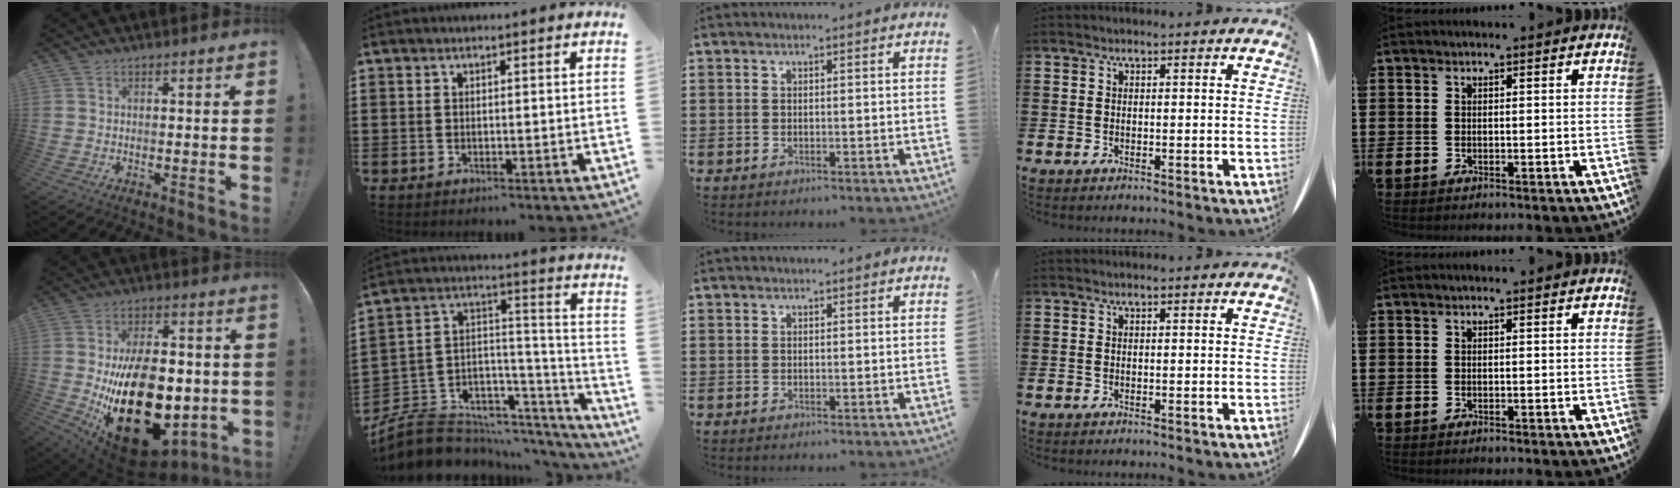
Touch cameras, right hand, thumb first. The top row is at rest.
{"thumb": {"total": 29.6, "force": [-4.2, 17.3, 23.6], "torque": [-0.405, 0.008, -0.045]}, "index": {"total": 7.4, "force": [-5.7, 4.6, 1.2], "torque": [-0.045, -0.009, -0.103]}}